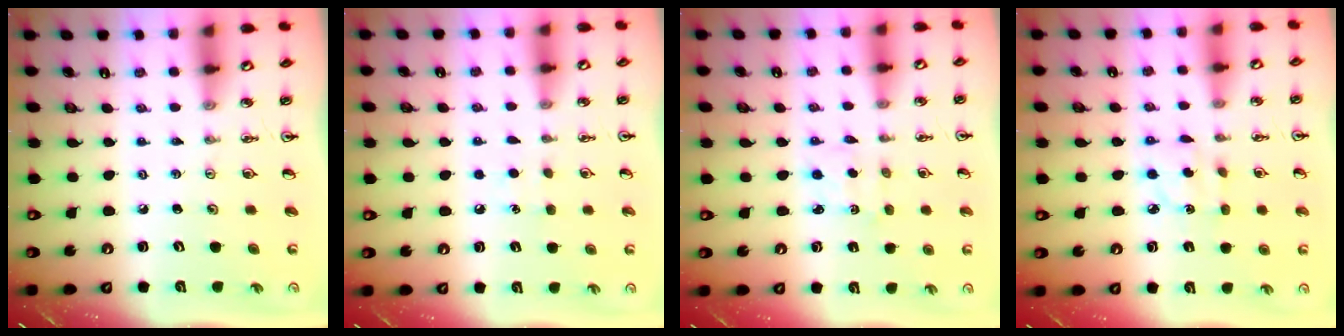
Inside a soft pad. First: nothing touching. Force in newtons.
{"total": 5.2, "press": 5.2, "slide": 0.5}
{"total": 2.5, "press": 2.4, "slide": 0.6}
{"total": 3.2, "press": 3.2, "slide": 0.0}